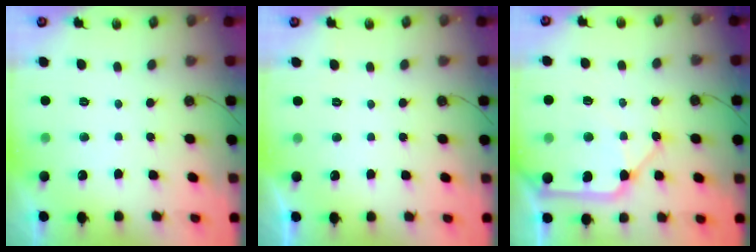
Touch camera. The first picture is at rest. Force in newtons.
{"total": 0.0}
{"total": 14.9, "press": 14.8, "slide": 1.9}